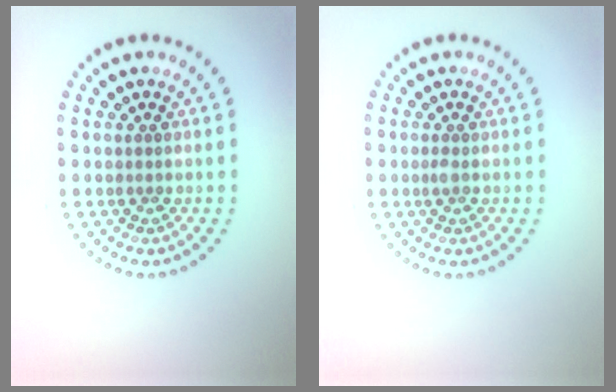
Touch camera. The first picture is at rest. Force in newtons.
{"total": 0.6, "press": 0.5, "slide": 0.2}